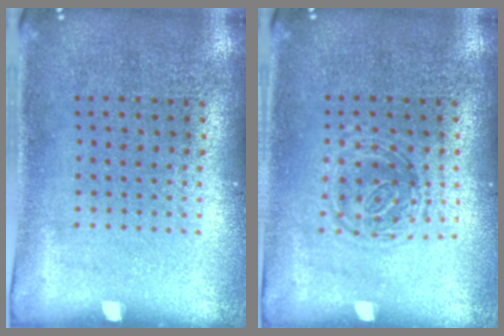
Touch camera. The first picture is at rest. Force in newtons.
{"total": 1.2, "press": 1.0, "slide": 0.8}